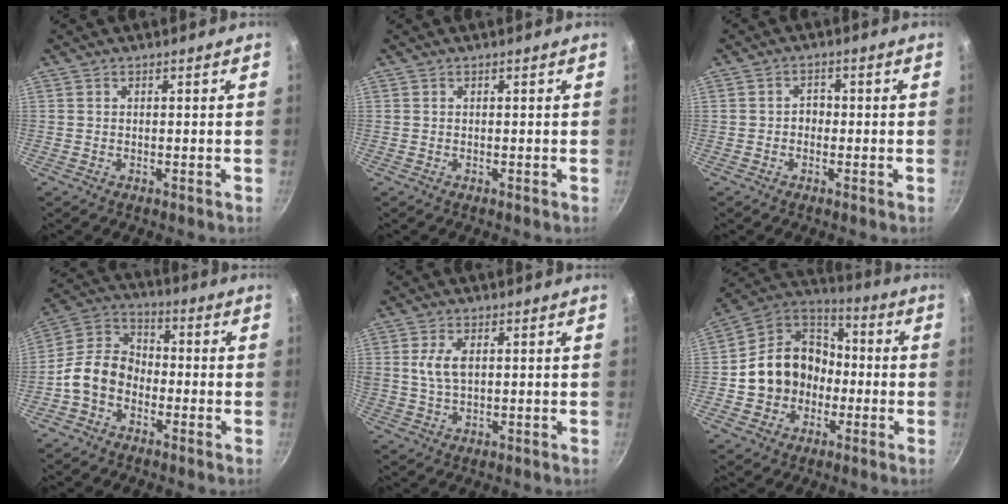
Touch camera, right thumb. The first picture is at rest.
{"total": 0.0}
{"total": 1.3, "force": [-0.2, 1.2, 0.5], "torque": [-0.003, 0.002, -0.005]}
{"total": 10.4, "force": [-3.6, 7.7, 5.9], "torque": [-0.080, 0.046, -0.092]}
{"total": 5.3, "force": [1.1, 3.0, 4.2], "torque": [-0.077, 0.001, 0.022]}
{"total": 15.8, "force": [-2.4, 13.5, 7.9], "torque": [-0.107, 0.047, -0.049]}